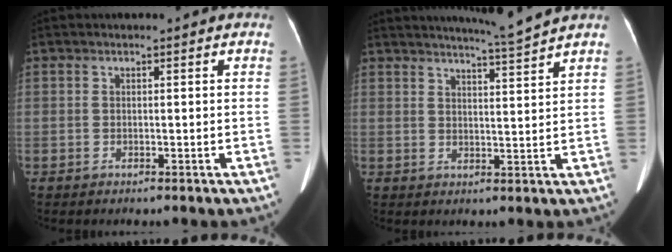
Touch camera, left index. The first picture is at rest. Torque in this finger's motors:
{"motor_torque": [0.24, -0.56, 0.07, 0.05]}